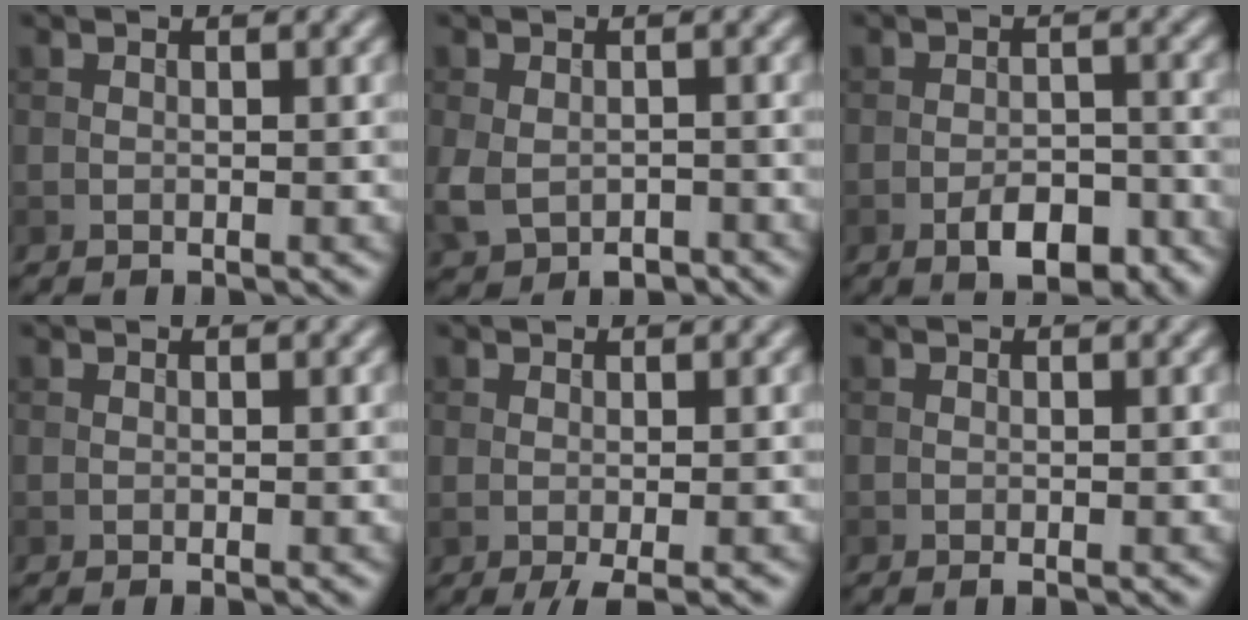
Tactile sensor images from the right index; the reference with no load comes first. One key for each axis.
{"total": 4.4, "fx": -1.8, "fy": 3.0, "fz": 2.7, "tx": -0.056, "ty": -0.020, "tz": -0.031}
{"total": 4.6, "fx": -2.6, "fy": 2.0, "fz": 3.2, "tx": -0.045, "ty": 0.000, "tz": -0.040}
{"total": 0.0}
{"total": 1.7, "fx": -0.4, "fy": 0.2, "fz": 1.7, "tx": -0.030, "ty": -0.002, "tz": -0.008}
{"total": 0.0}